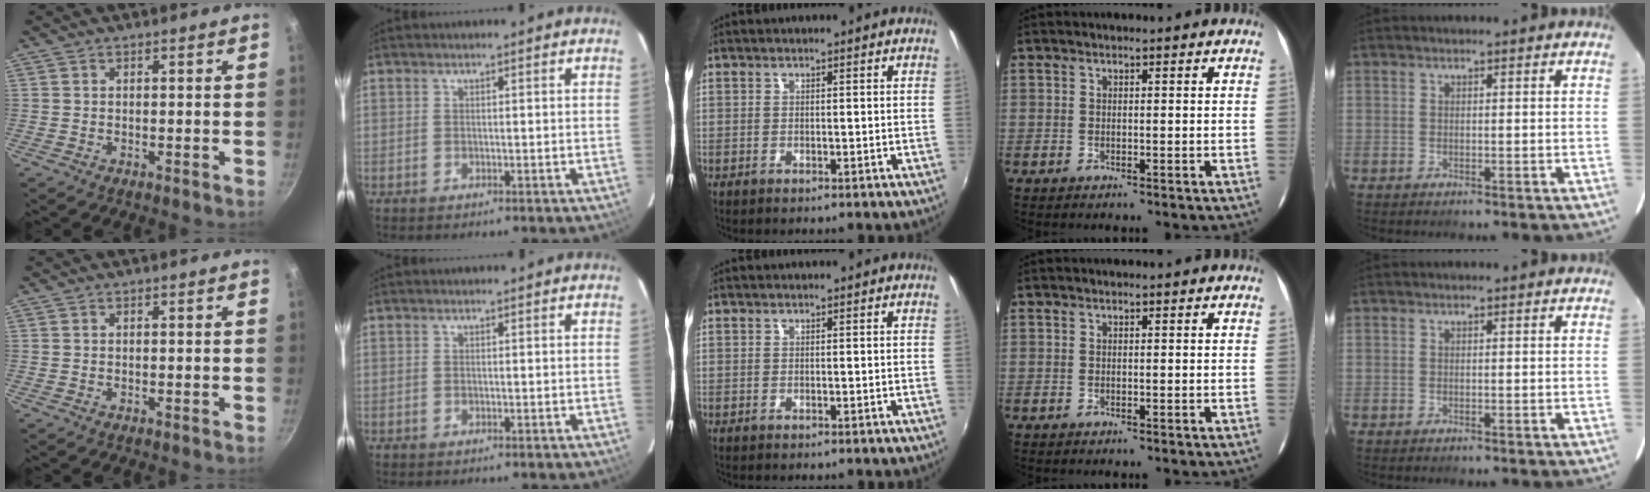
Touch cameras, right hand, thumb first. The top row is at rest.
{}